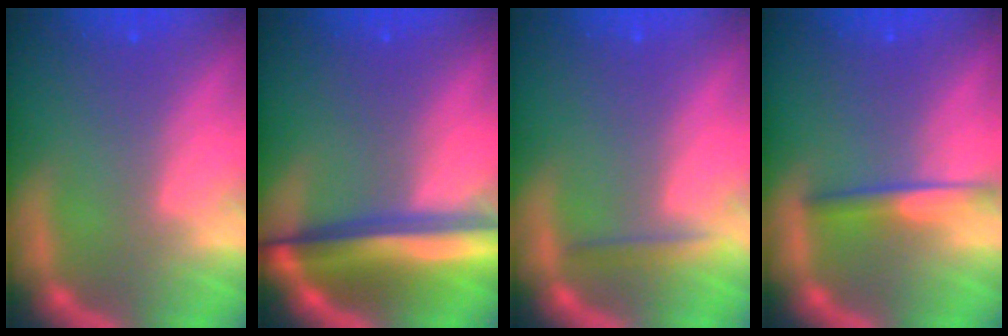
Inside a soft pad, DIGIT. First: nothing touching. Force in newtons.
{"total": 8.1}
{"total": 1.4}
{"total": 2.4}